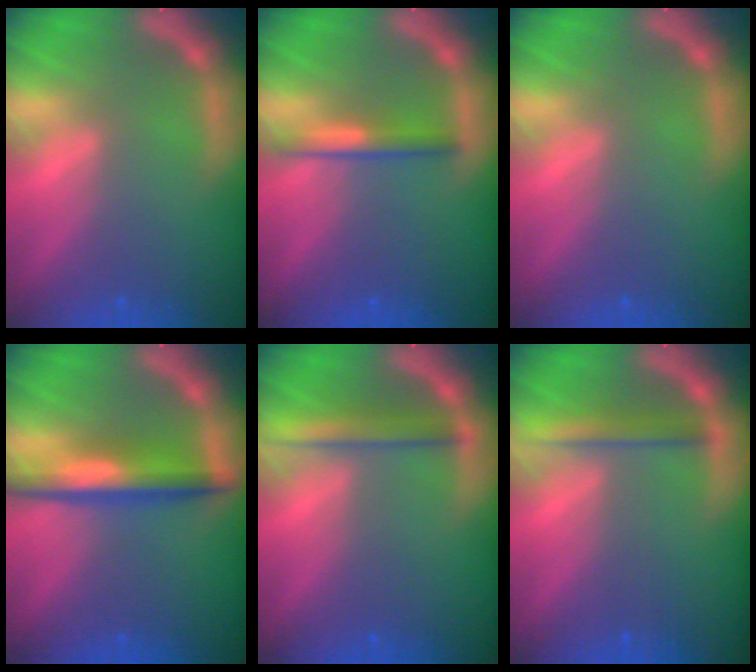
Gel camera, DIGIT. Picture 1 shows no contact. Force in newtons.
{"total": 2.4}
{"total": 0.0}
{"total": 5.0}
{"total": 2.9}
{"total": 2.5}